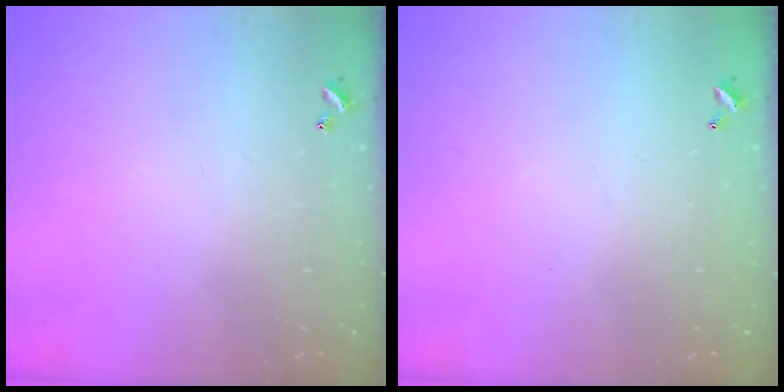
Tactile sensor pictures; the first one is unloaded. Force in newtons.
{"total": 2.8, "press": 2.8, "slide": 0.1}